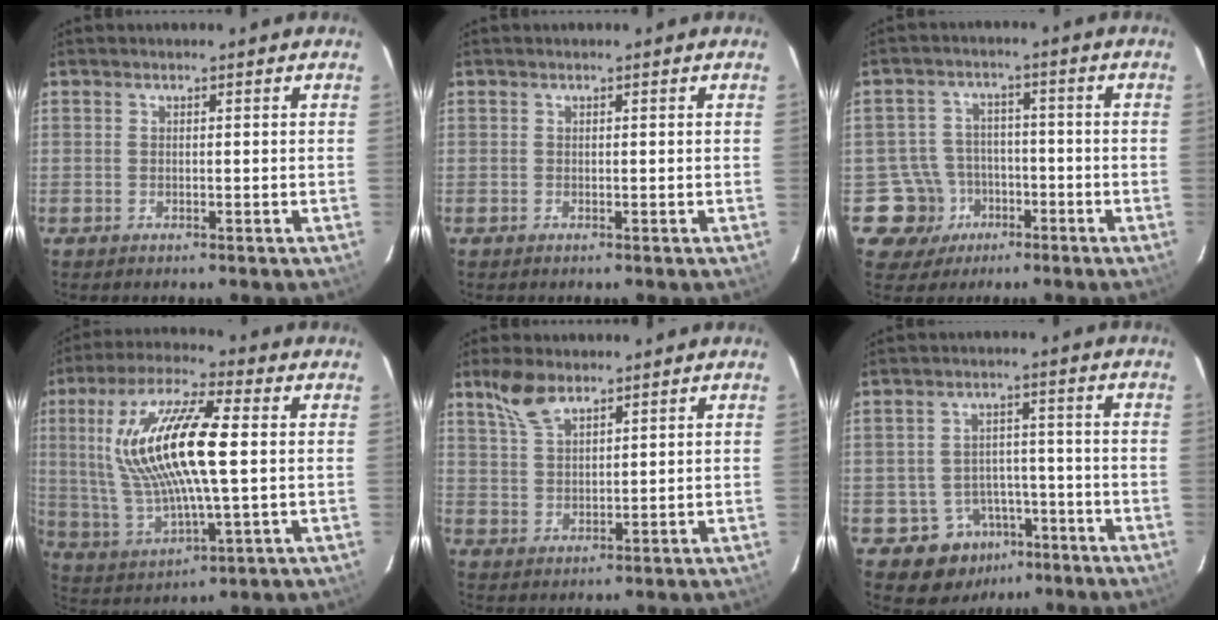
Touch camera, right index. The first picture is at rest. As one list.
[{"total": 0.0}, {"total": 8.0, "force": [-3.6, 7.2, 0.0], "torque": [-0.018, 0.029, -0.051]}, {"total": 18.9, "force": [2.7, 4.8, 18.1], "torque": [-0.356, 0.008, 0.059]}, {"total": 6.2, "force": [4.6, 2.5, 3.4], "torque": [-0.069, 0.010, 0.094]}, {"total": 7.1, "force": [-4.0, 5.8, 1.0], "torque": [-0.027, 0.028, -0.041]}]